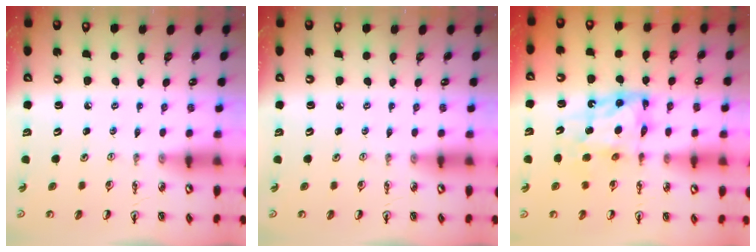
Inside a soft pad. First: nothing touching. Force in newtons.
{"total": 0.0}
{"total": 9.5, "press": 9.5, "slide": 0.9}